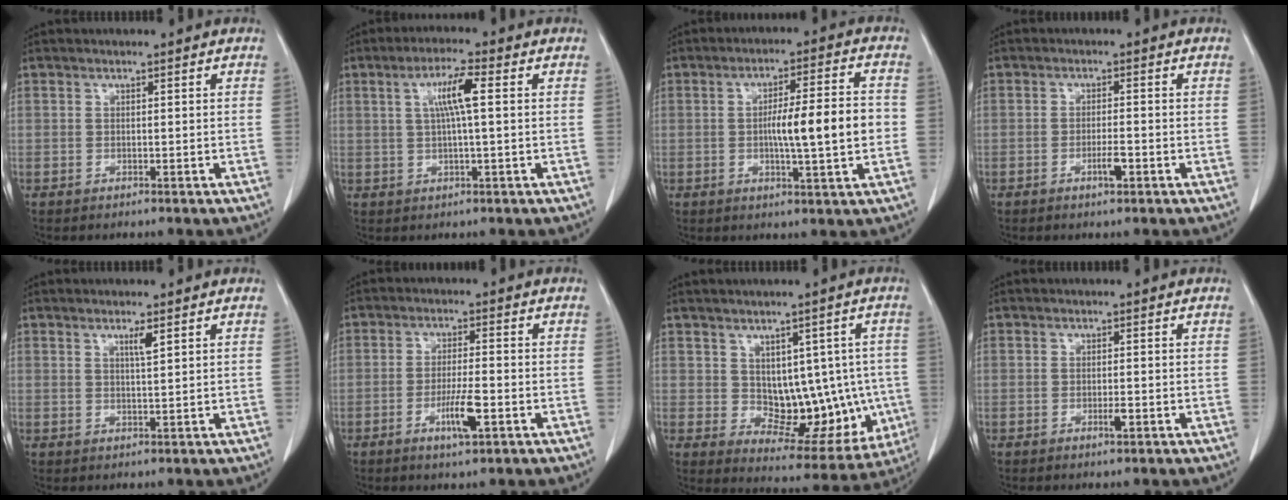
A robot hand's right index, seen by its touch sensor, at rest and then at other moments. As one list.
[{"total": 5.7, "force": [1.3, 0.2, 5.6], "torque": [-0.104, 0.008, 0.023]}, {"total": 10.3, "force": [-0.8, 0.7, 10.3], "torque": [-0.162, 0.009, -0.016]}, {"total": 2.5, "force": [-1.1, 0.4, 2.2], "torque": [-0.034, 0.001, -0.016]}, {"total": 2.0, "force": [1.1, -0.1, 1.6], "torque": [-0.031, -0.005, 0.019]}, {"total": 5.4, "force": [-2.1, 0.6, 4.9], "torque": [-0.089, -0.004, -0.036]}, {"total": 12.2, "force": [0.0, 7.2, 9.9], "torque": [-0.104, 0.014, 0.030]}, {"total": 1.2, "force": [-0.5, 0.2, 1.1], "torque": [-0.018, 0.000, -0.005]}]